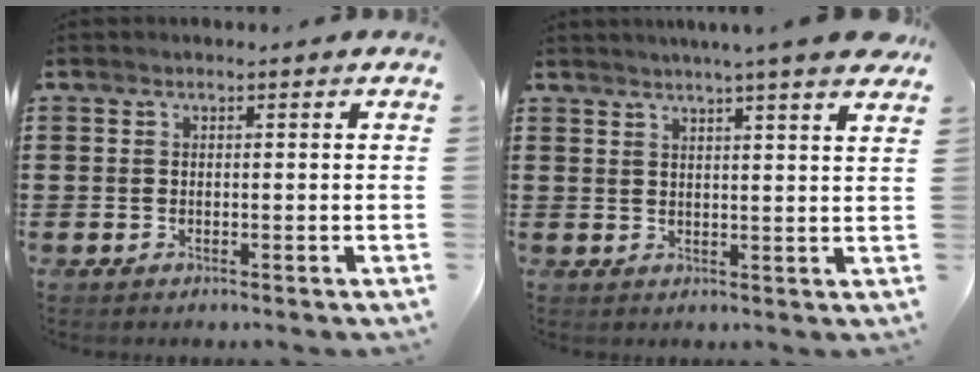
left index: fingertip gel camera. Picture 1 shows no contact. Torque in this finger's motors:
{"motor_torque": [0.88, -0.49, 0.48, 0.08]}